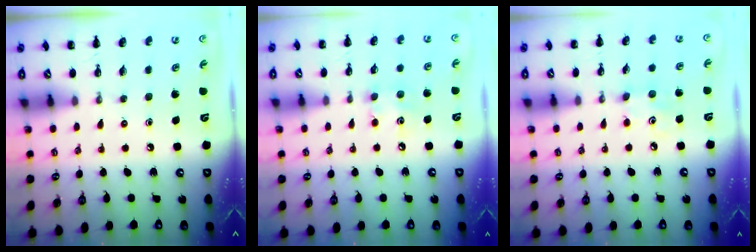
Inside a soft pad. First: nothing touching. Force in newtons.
{"total": 6.9, "press": 6.8, "slide": 1.5}
{"total": 3.7, "press": 3.6, "slide": 1.0}